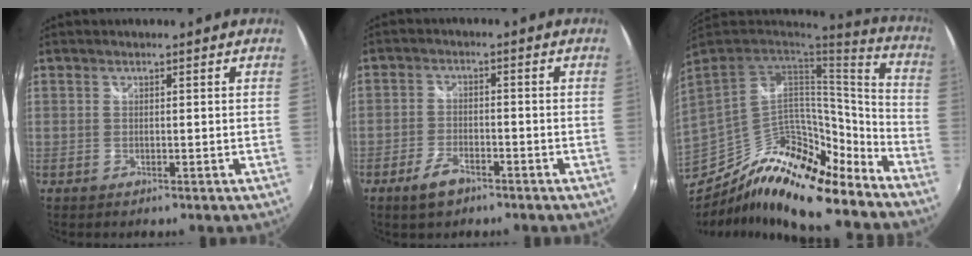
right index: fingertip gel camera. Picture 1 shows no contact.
{"total": 5.4, "force": [-3.7, 2.5, 3.1], "torque": [-0.075, -0.004, -0.067]}
{"total": 19.1, "force": [-14.7, 8.1, 9.1], "torque": [-0.179, 0.009, -0.260]}